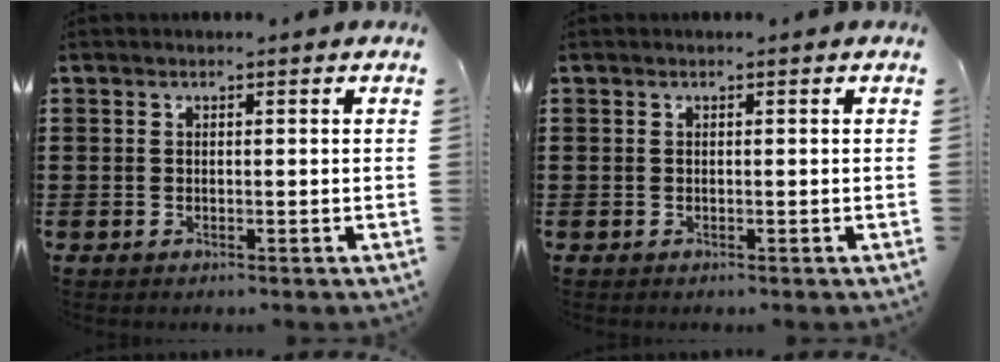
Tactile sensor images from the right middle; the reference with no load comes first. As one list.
[{"total": 0.0}]